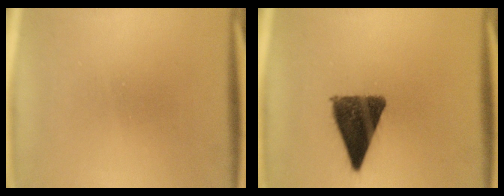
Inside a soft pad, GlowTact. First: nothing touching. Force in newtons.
{"total": 11.5}